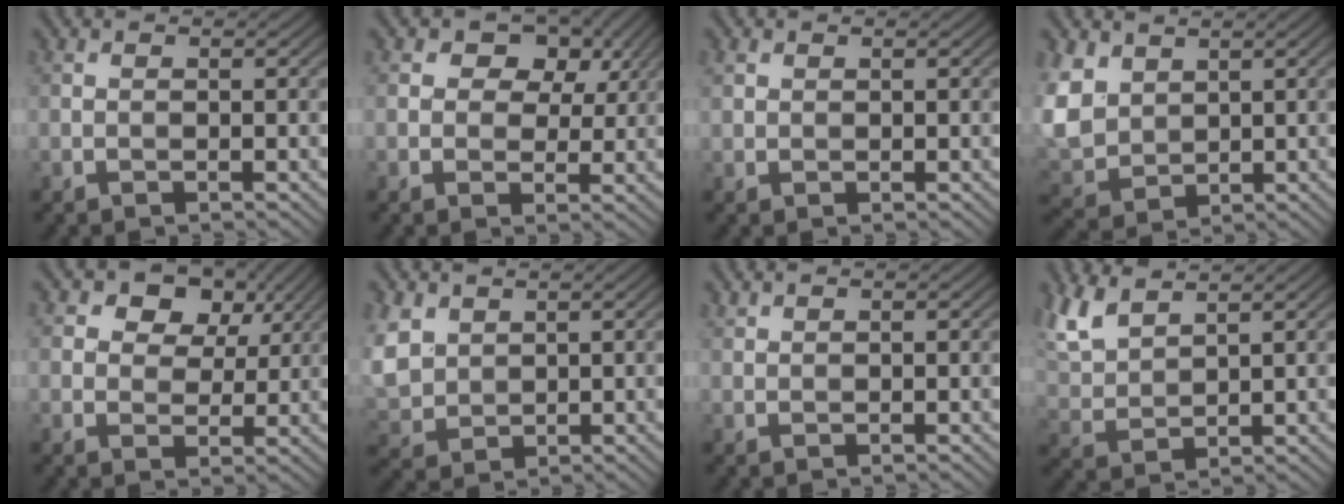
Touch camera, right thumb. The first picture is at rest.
{"total": 7.7, "force": [3.3, 5.4, 4.4], "torque": [-0.070, 0.008, 0.037]}
{"total": 1.3, "force": [0.8, 0.9, 0.5], "torque": [-0.015, 0.004, 0.020]}
{"total": 8.0, "force": [3.2, 5.8, 4.5], "torque": [-0.155, 0.005, 0.070]}
{"total": 8.2, "force": [4.3, 5.5, 4.3], "torque": [-0.082, 0.003, 0.066]}
{"total": 6.5, "force": [2.9, 4.8, 3.4], "torque": [-0.120, 0.004, 0.065]}
{"total": 0.8, "force": [0.8, 0.1, 0.1], "torque": [-0.006, 0.004, 0.019]}
{"total": 6.7, "force": [4.9, 2.4, 3.8], "torque": [-0.109, 0.013, 0.106]}